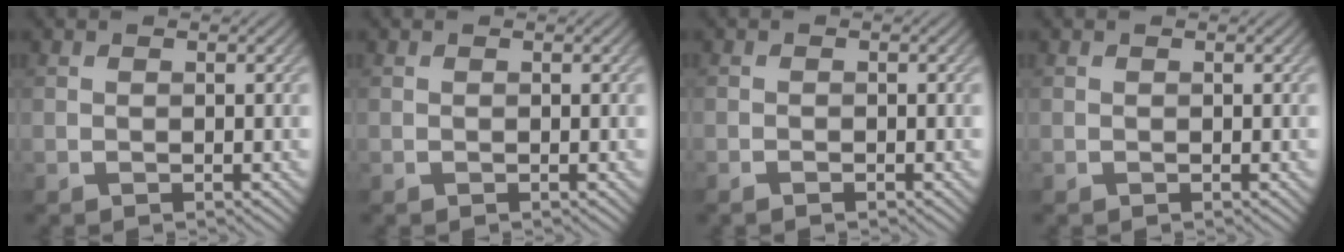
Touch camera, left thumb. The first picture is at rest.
{"total": 0.0}
{"total": 0.6, "force": [-0.5, 0.2, 0.3], "torque": [-0.006, -0.002, -0.009]}
{"total": 0.0}